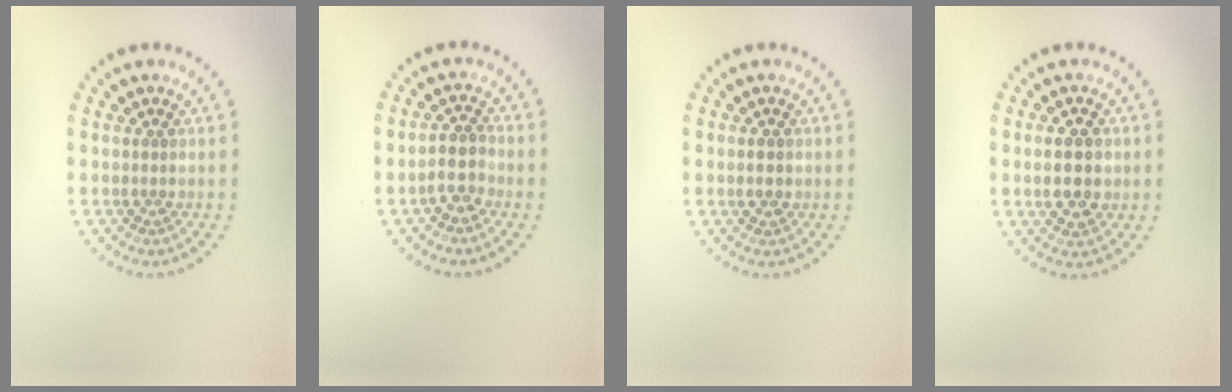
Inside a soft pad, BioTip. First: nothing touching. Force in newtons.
{"total": 2.3, "press": 2.0, "slide": 1.0}
{"total": 1.8, "press": 1.8, "slide": 0.2}
{"total": 4.3, "press": 4.3, "slide": 0.1}